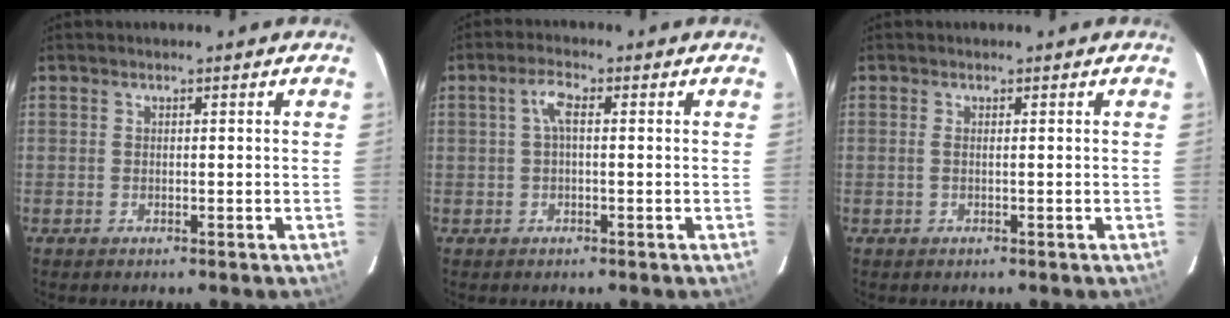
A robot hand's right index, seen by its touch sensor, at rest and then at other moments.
{"total": 2.9, "force": [0.3, 1.0, 2.8], "torque": [-0.057, 0.010, 0.006]}
{"total": 0.7, "force": [0.0, -0.2, 0.7], "torque": [-0.015, 0.000, -0.002]}